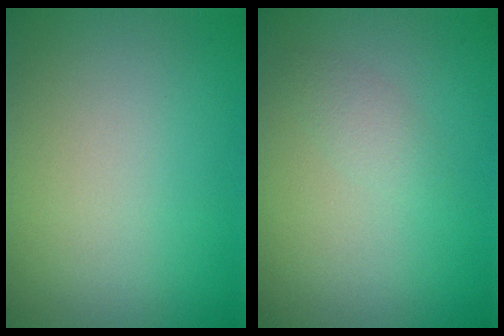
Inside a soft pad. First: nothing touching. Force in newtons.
{"total": 1.2, "press": 1.2, "slide": 0.0}